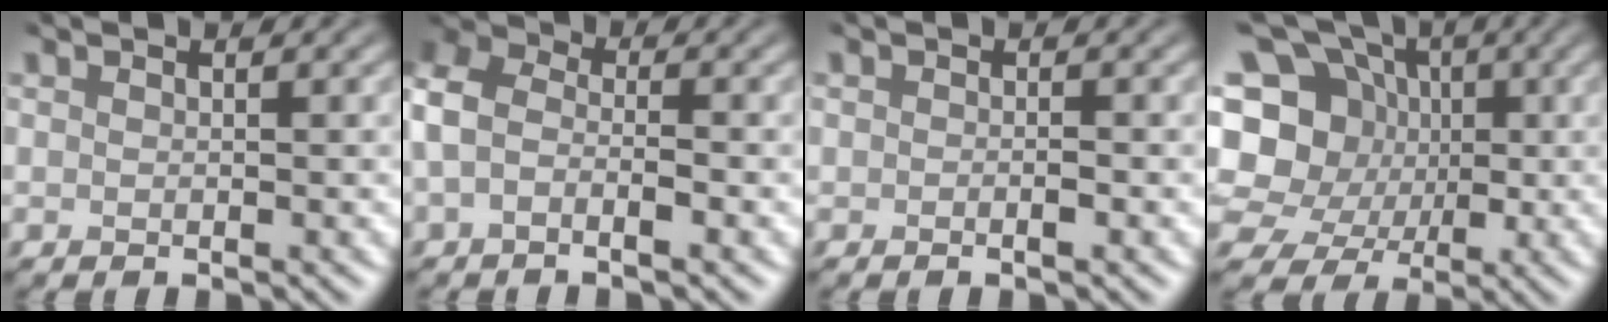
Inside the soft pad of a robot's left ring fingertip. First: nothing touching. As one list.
[{"total": 4.6, "force": [-1.6, 3.0, 3.0], "torque": [-0.080, 0.000, -0.036]}, {"total": 0.6, "force": [-0.6, 0.1, 0.2], "torque": [-0.011, -0.005, -0.004]}, {"total": 10.0, "force": [-0.6, 8.8, 4.8], "torque": [-0.095, 0.025, -0.034]}]